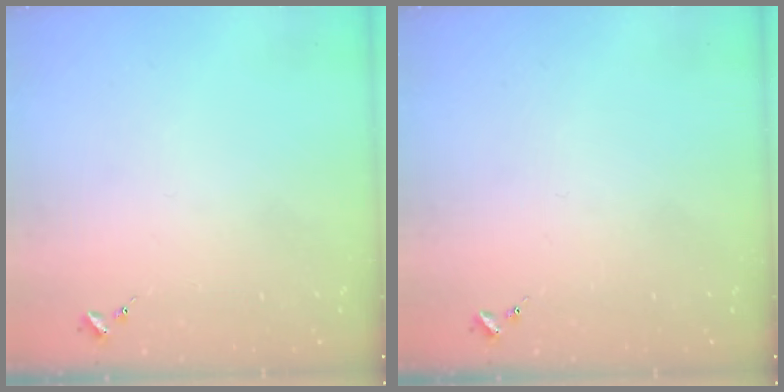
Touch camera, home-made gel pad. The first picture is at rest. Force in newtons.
{"total": 0.0}